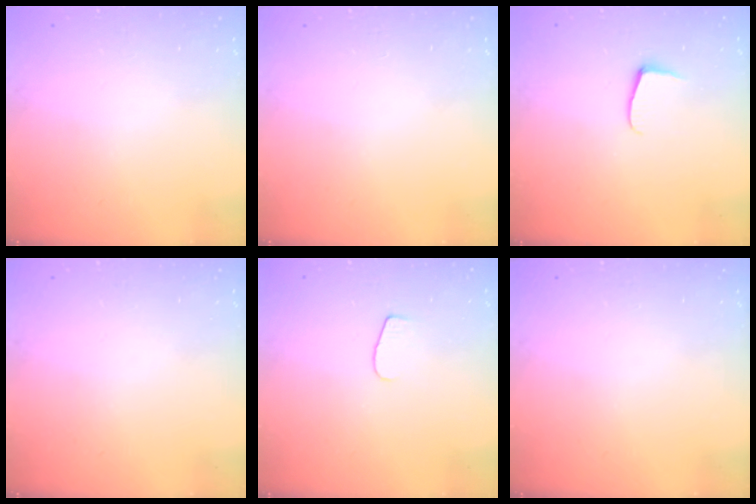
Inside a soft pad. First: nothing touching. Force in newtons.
{"total": 0.0}
{"total": 5.4, "press": 5.3, "slide": 0.5}
{"total": 0.0}
{"total": 4.8, "press": 4.8, "slide": 0.6}
{"total": 0.0}